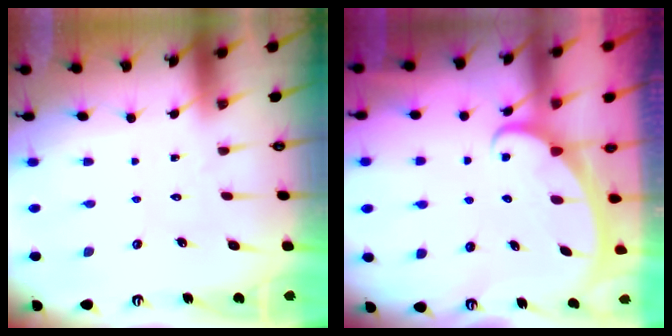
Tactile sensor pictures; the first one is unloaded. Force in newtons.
{"total": 2.3, "press": 2.3, "slide": 0.3}